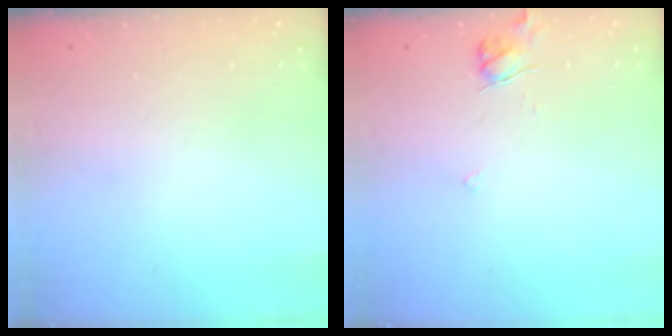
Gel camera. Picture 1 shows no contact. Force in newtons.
{"total": 4.6, "press": 4.6, "slide": 0.5}